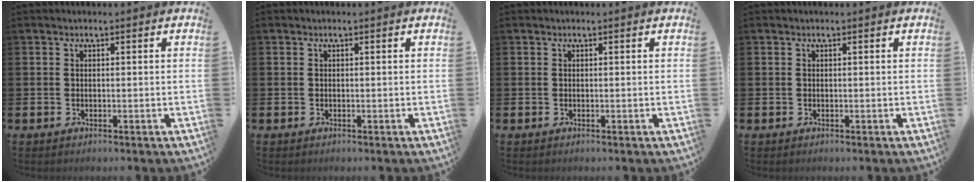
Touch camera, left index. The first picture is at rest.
{"total": 0.0}
{"total": 0.0}
{"total": 0.0}